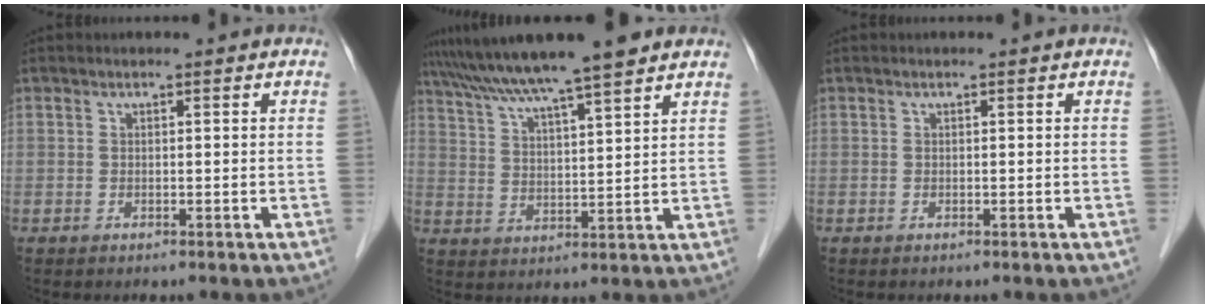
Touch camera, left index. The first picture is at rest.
{"total": 13.5, "force": [11.4, -0.1, 7.3], "torque": [-0.130, 0.024, 0.182]}
{"total": 0.0}